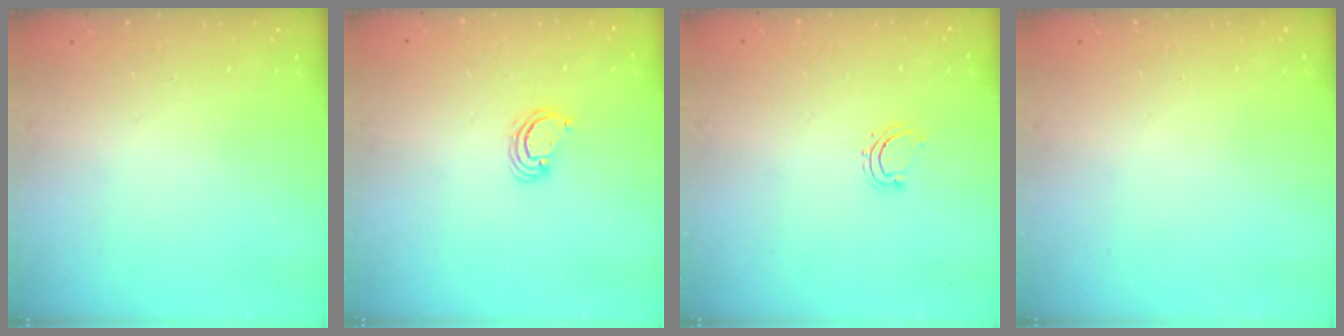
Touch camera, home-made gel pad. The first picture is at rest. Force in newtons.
{"total": 3.5, "press": 3.5, "slide": 0.3}
{"total": 4.2, "press": 4.1, "slide": 0.9}
{"total": 0.0}